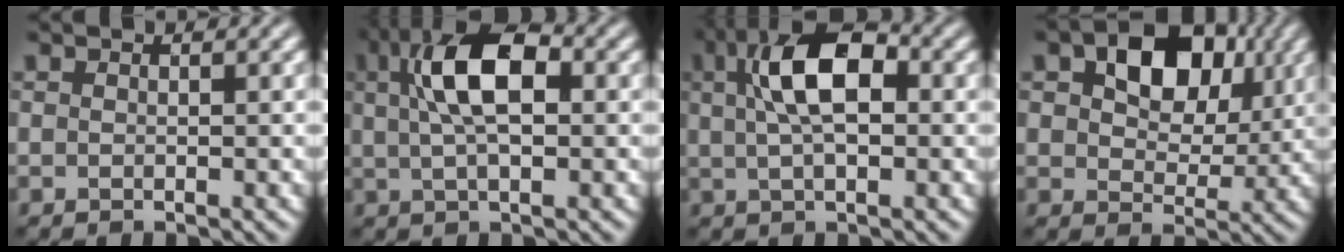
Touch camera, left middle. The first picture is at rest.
{"total": 7.7, "force": [1.6, 3.4, 6.7], "torque": [-0.129, 0.018, 0.022]}
{"total": 7.6, "force": [1.5, 3.5, 6.6], "torque": [-0.122, 0.019, 0.021]}
{"total": 8.1, "force": [2.6, 5.4, 5.4], "torque": [-0.097, -0.001, 0.035]}